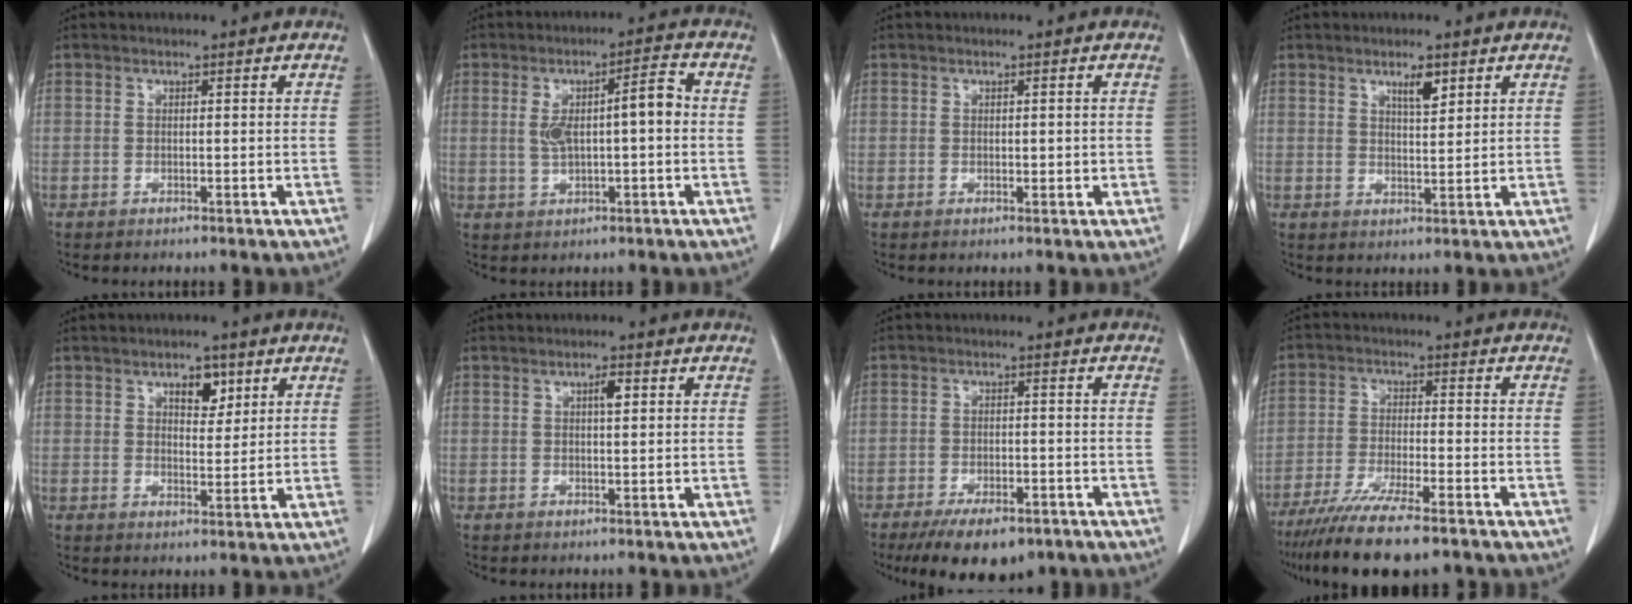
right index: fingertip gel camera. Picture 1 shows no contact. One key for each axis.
{"total": 7.4, "fx": 0.4, "fy": 1.8, "fz": 7.2, "tx": -0.126, "ty": 0.028, "tz": 0.014}
{"total": 1.1, "fx": 0.1, "fy": 0.6, "fz": 0.9, "tx": -0.007, "ty": 0.001, "tz": 0.005}
{"total": 3.4, "fx": 2.1, "fy": 0.8, "fz": 2.5, "tx": -0.044, "ty": -0.003, "tz": 0.037}
{"total": 4.4, "fx": 2.3, "fy": 2.2, "fz": 3.0, "tx": -0.043, "ty": 0.001, "tz": 0.036}
{"total": 1.9, "fx": 0.6, "fy": 0.4, "fz": 1.7, "tx": -0.030, "ty": 0.002, "tz": 0.010}
{"total": 10.3, "fx": -7.4, "fy": 3.9, "fz": 6.0, "tx": -0.086, "ty": -0.007, "tz": -0.108}
{"total": 13.4, "fx": -10.4, "fy": 1.7, "fz": 8.3, "tx": -0.146, "ty": -0.033, "tz": -0.171}